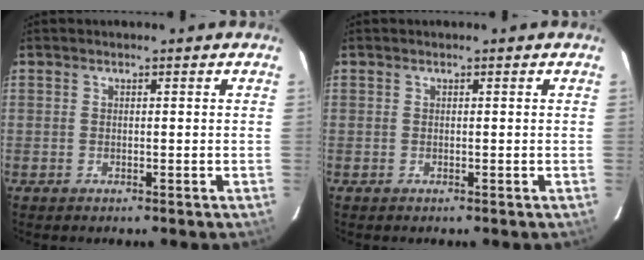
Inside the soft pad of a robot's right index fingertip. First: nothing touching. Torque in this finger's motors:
{"motor_torque": [-0.01, 0.01, 0.01, 0.00]}